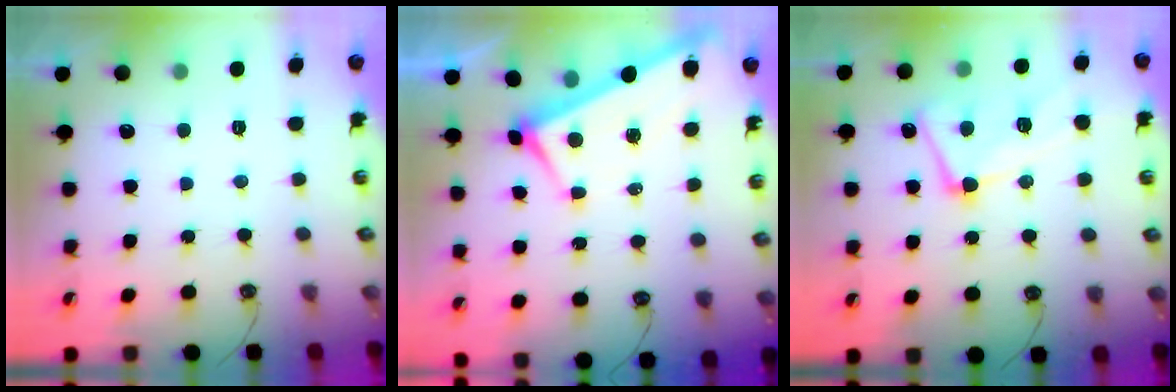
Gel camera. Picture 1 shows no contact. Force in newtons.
{"total": 3.4, "press": 3.4, "slide": 0.4}
{"total": 8.1, "press": 8.0, "slide": 1.3}